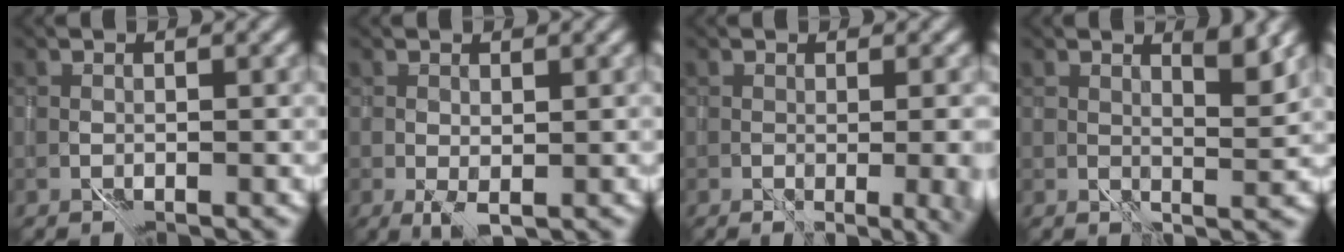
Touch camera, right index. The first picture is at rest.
{"total": 1.3, "force": [0.3, 0.4, 1.2], "torque": [-0.026, 0.000, 0.009]}
{"total": 5.5, "force": [-0.4, 2.3, 5.0], "torque": [-0.034, -0.005, 0.020]}
{"total": 3.2, "force": [2.8, 0.1, 1.5], "torque": [-0.015, 0.003, 0.049]}